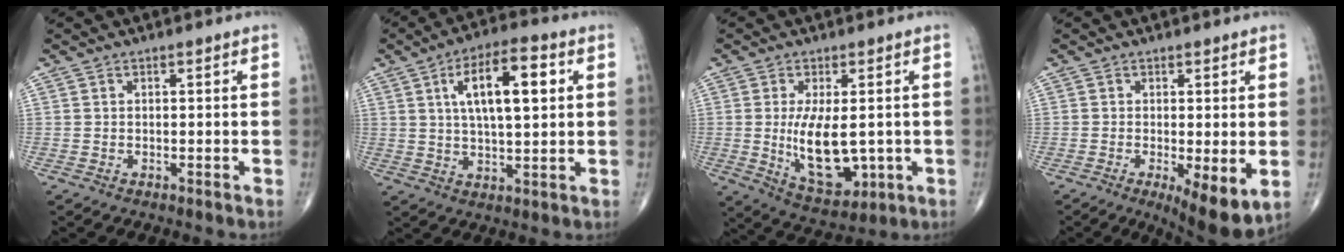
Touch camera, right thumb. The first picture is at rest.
{"total": 13.1, "force": [3.7, 4.9, 11.6], "torque": [-0.185, 0.004, 0.059]}
{"total": 12.0, "force": [-0.8, 5.7, 10.6], "torque": [-0.169, -0.021, 0.006]}
{"total": 8.2, "force": [-1.9, 2.5, 7.6], "torque": [-0.114, -0.024, -0.026]}